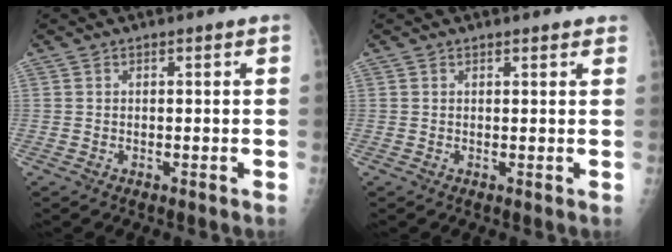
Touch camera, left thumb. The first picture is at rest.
{"total": 1.7, "force": [1.5, 0.5, 0.7], "torque": [-0.001, 0.000, 0.016]}